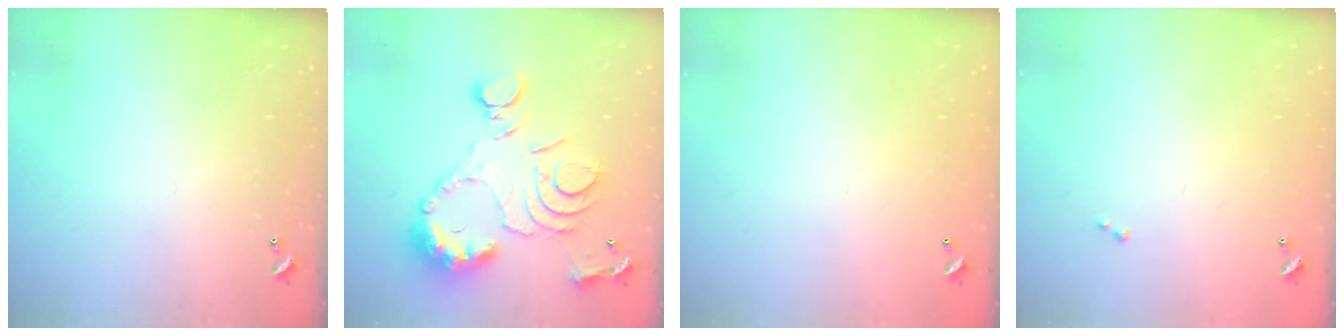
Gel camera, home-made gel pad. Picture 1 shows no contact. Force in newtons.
{"total": 15.6, "press": 15.5, "slide": 1.6}
{"total": 2.8, "press": 2.8, "slide": 0.1}
{"total": 0.0}